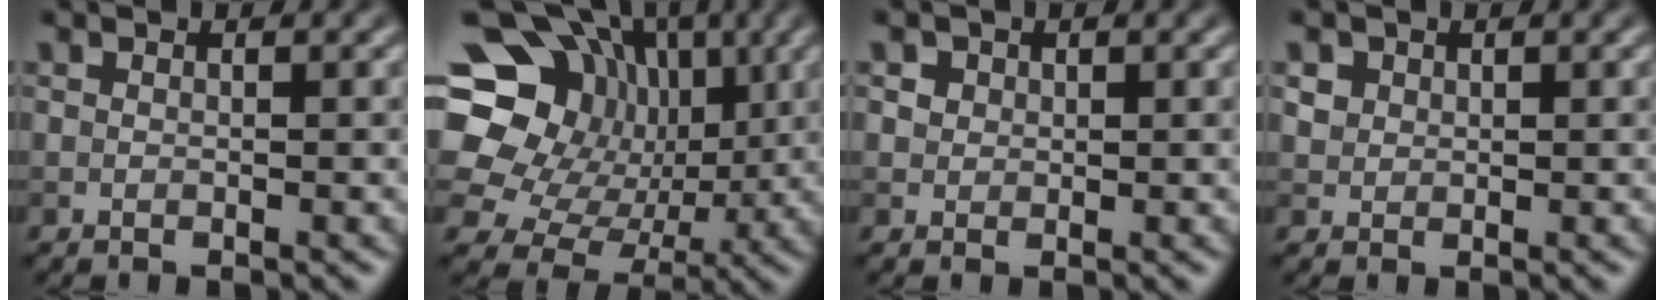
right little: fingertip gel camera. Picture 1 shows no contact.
{"total": 18.4, "force": [5.0, 15.3, 8.9], "torque": [-0.178, 0.043, 0.074]}
{"total": 2.3, "force": [1.2, 1.8, 0.9], "torque": [-0.022, 0.001, 0.023]}
{"total": 1.2, "force": [0.5, 1.0, 0.3], "torque": [-0.003, -0.007, 0.017]}